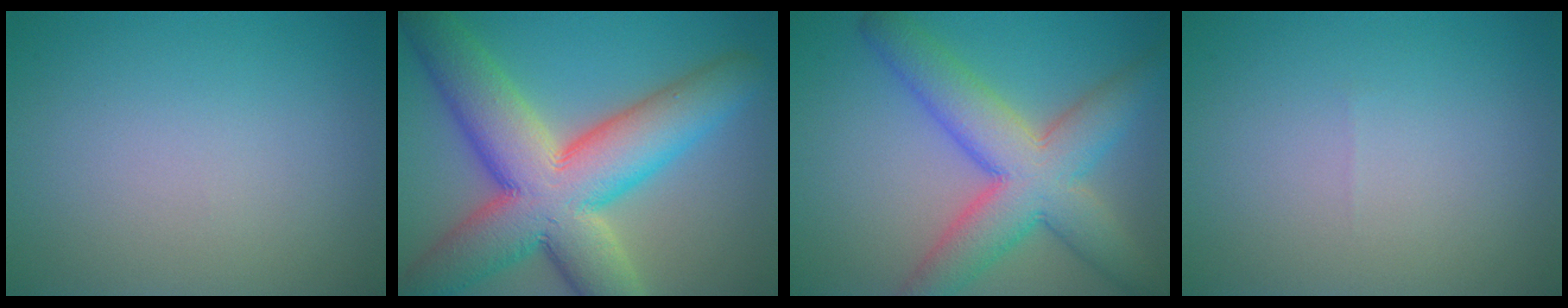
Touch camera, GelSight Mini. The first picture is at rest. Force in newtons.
{"total": 13.9, "press": 13.8, "slide": 0.8}
{"total": 8.7, "press": 8.7, "slide": 0.5}
{"total": 0.0}